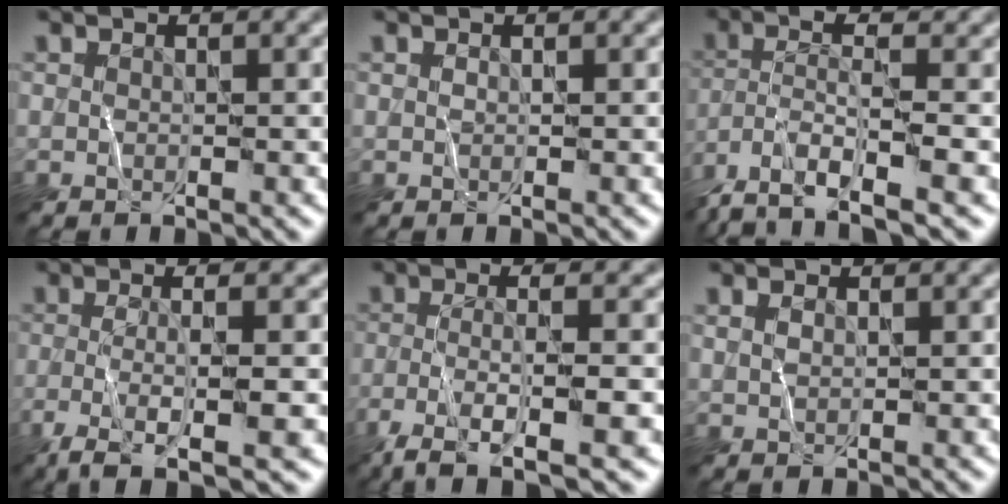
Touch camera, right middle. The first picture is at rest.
{"total": 0.0}
{"total": 7.5, "force": [-4.7, 1.7, 5.7], "torque": [-0.111, 0.000, -0.094]}
{"total": 6.2, "force": [-1.3, 1.3, 5.9], "torque": [-0.094, -0.007, -0.030]}
{"total": 6.5, "force": [-3.1, 1.1, 5.6], "torque": [-0.085, 0.005, -0.068]}
{"total": 0.8, "force": [0.5, 0.5, 0.5], "torque": [-0.013, 0.004, 0.009]}